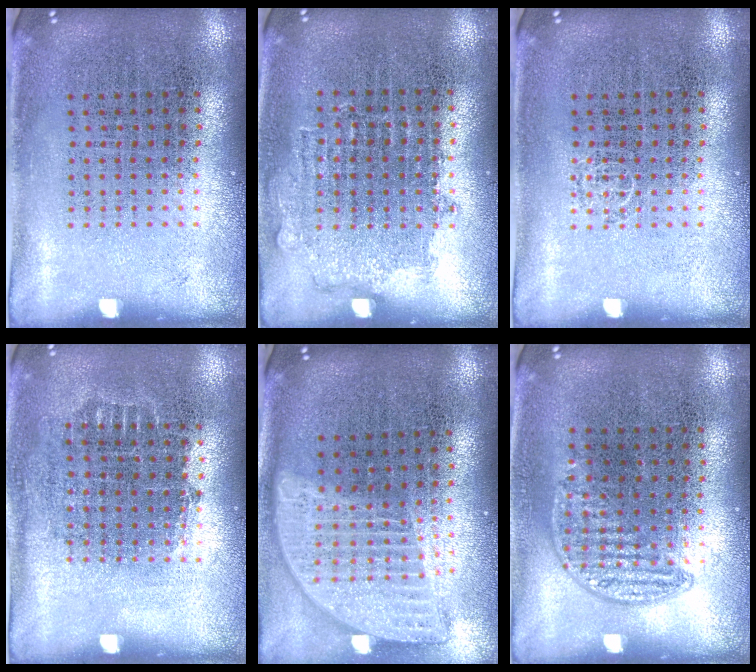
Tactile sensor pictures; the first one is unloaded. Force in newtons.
{"total": 0.9, "press": 0.8, "slide": 0.3}
{"total": 0.6, "press": 0.6, "slide": 0.1}
{"total": 0.7, "press": 0.6, "slide": 0.3}
{"total": 1.9, "press": 1.6, "slide": 1.2}
{"total": 0.8, "press": 0.6, "slide": 0.5}